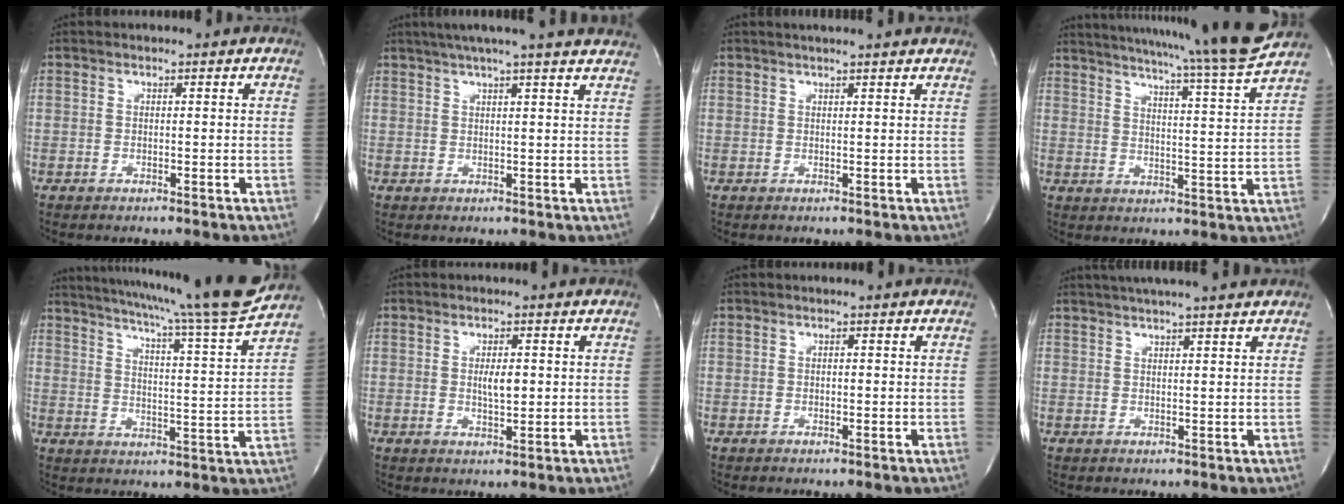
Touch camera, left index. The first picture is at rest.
{"total": 16.5, "force": [14.4, -0.4, 8.0], "torque": [-0.132, 0.015, 0.178]}
{"total": 6.8, "force": [6.0, 0.1, 3.1], "torque": [-0.050, 0.024, 0.067]}
{"total": 17.7, "force": [15.9, -2.6, 7.2], "torque": [-0.122, -0.067, 0.209]}
{"total": 18.9, "force": [16.7, -2.1, 8.6], "torque": [-0.143, -0.054, 0.223]}
{"total": 3.1, "force": [-0.1, 1.0, 2.9], "torque": [-0.050, -0.005, -0.001]}
{"total": 0.5, "force": [-0.4, 0.3, 0.2], "torque": [-0.004, -0.003, -0.008]}
{"total": 9.2, "force": [7.8, -0.2, 4.8], "torque": [-0.079, 0.022, 0.097]}